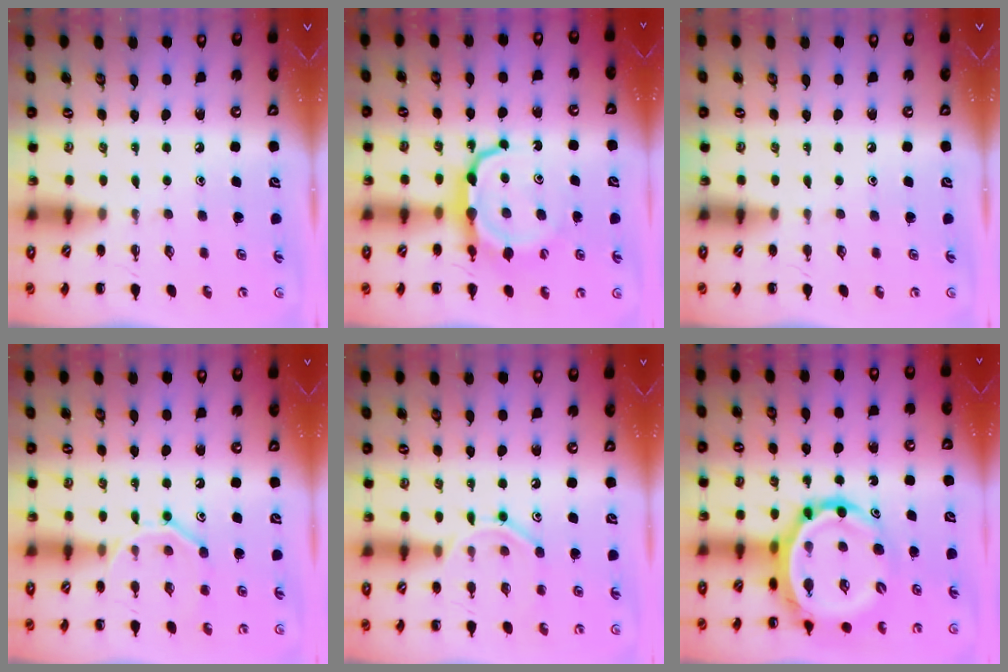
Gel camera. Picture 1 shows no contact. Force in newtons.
{"total": 8.8, "press": 8.7, "slide": 1.3}
{"total": 0.0}
{"total": 11.0, "press": 10.9, "slide": 1.5}
{"total": 9.2, "press": 9.2, "slide": 1.0}
{"total": 14.2, "press": 13.6, "slide": 4.2}